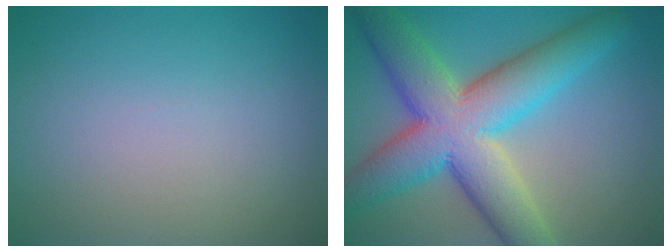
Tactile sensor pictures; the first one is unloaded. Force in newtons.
{"total": 11.6, "press": 11.6, "slide": 0.5}